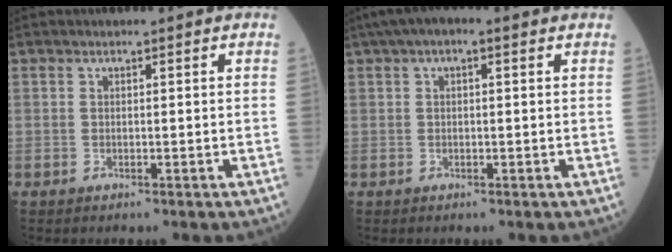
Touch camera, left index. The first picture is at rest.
{"total": 4.9, "force": [2.6, 1.5, 3.8], "torque": [-0.071, 0.036, 0.038]}